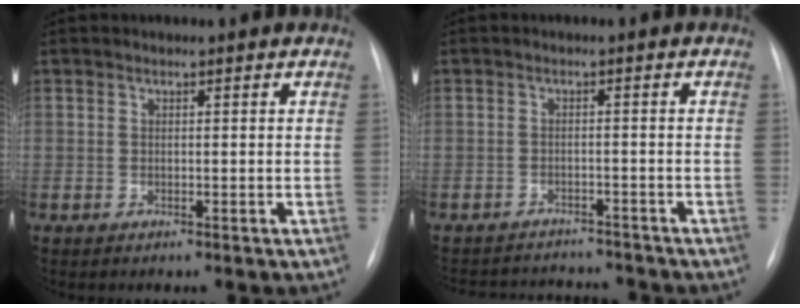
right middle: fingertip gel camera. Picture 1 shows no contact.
{"total": 9.5, "force": [-9.2, 2.0, 1.7], "torque": [-0.033, 0.011, -0.120]}